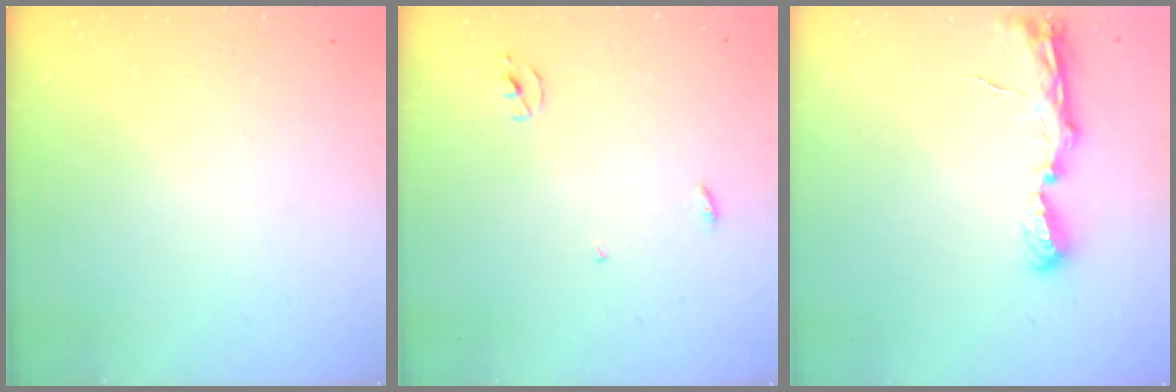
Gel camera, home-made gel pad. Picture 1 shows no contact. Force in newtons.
{"total": 2.3, "press": 2.3, "slide": 0.2}
{"total": 7.6, "press": 7.6, "slide": 0.9}